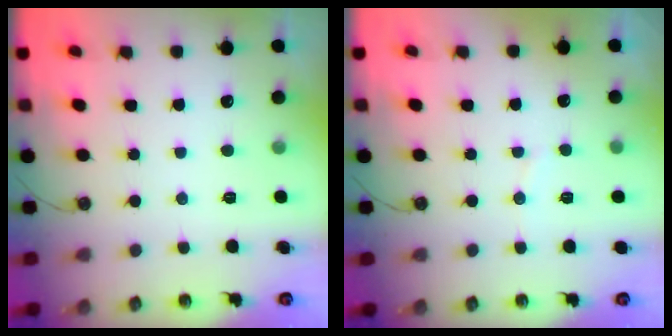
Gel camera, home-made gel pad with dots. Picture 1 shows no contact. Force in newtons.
{"total": 3.4, "press": 3.4, "slide": 0.3}